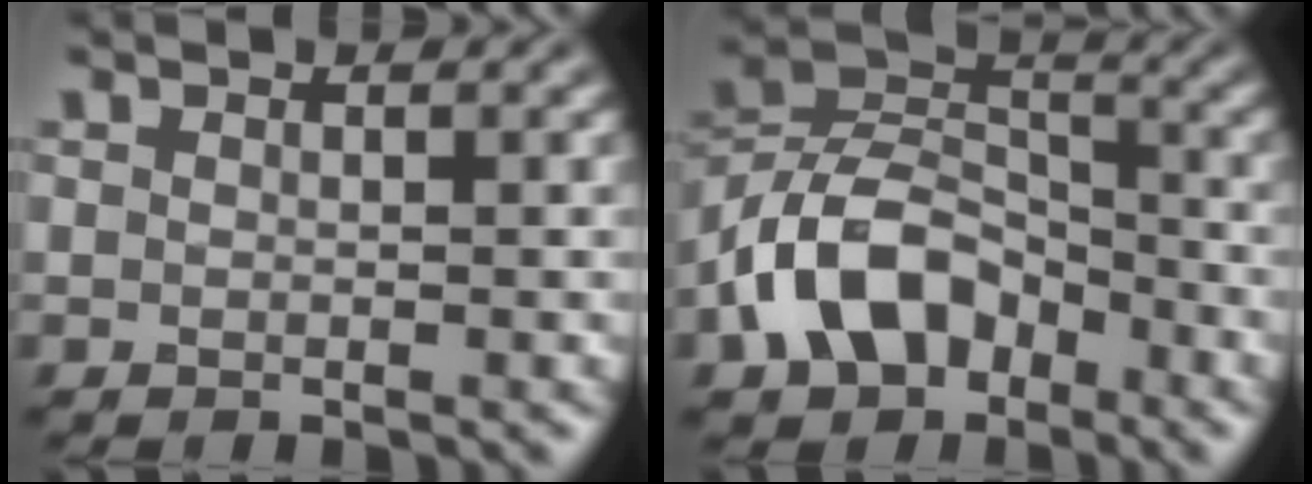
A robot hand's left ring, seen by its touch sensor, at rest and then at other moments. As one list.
[{"total": 8.3, "force": [-4.2, 5.4, 4.6], "torque": [-0.085, 0.010, -0.099]}]